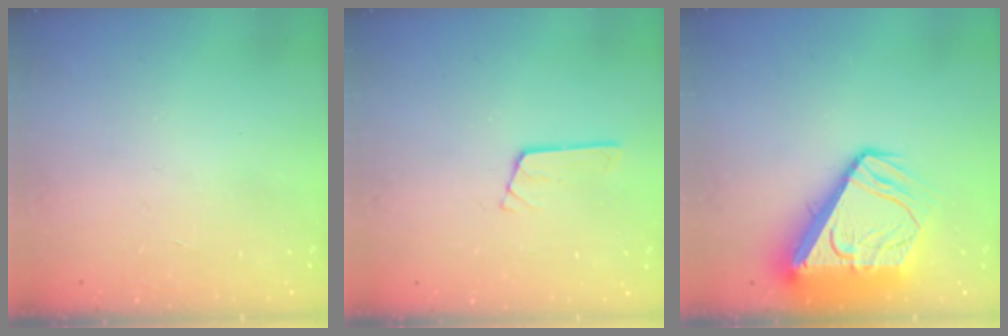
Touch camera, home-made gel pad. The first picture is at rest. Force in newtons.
{"total": 3.4, "press": 3.4, "slide": 0.2}
{"total": 15.3, "press": 15.3, "slide": 1.6}